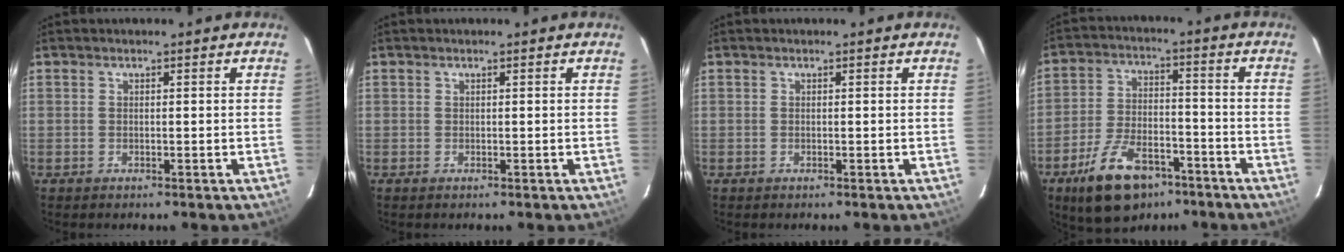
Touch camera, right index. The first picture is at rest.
{"total": 0.0}
{"total": 0.0}
{"total": 14.8, "force": [-9.4, 7.5, 8.6], "torque": [-0.179, -0.001, -0.154]}